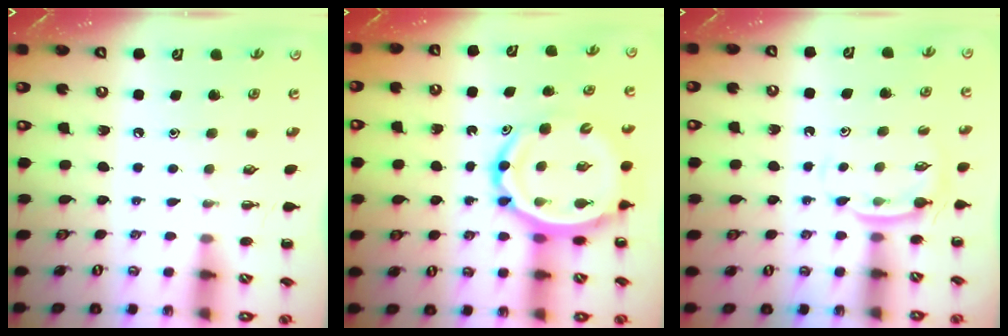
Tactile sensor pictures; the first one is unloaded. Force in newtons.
{"total": 14.2, "press": 13.6, "slide": 3.9}
{"total": 5.6, "press": 5.4, "slide": 1.4}